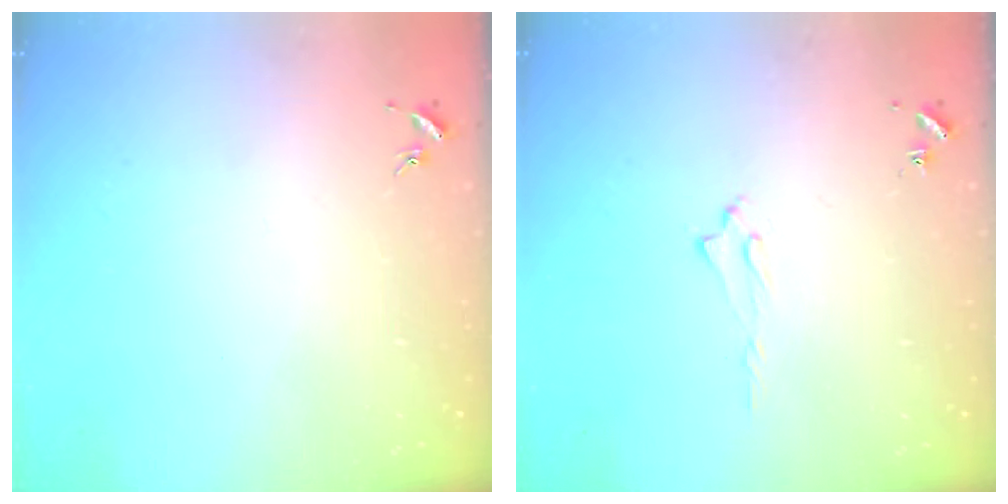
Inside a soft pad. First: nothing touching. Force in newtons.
{"total": 1.7, "press": 1.6, "slide": 0.2}